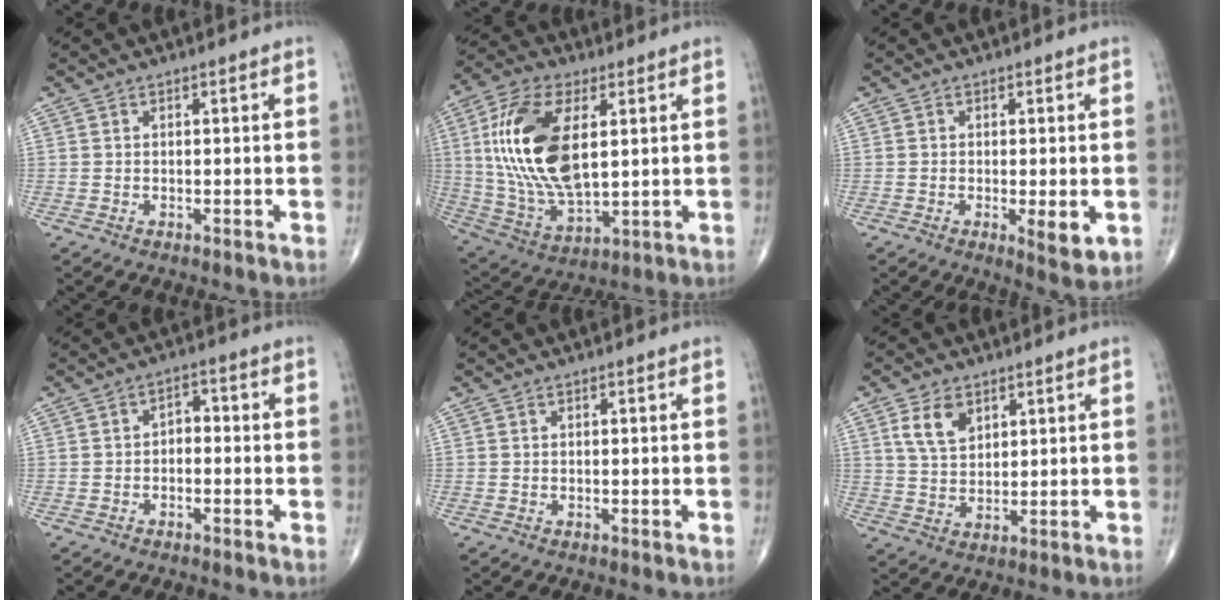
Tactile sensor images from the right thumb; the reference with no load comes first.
{"total": 20.1, "force": [4.0, 9.9, 17.0], "torque": [-0.340, -0.014, 0.077]}
{"total": 4.8, "force": [-1.0, 1.4, 4.5], "torque": [-0.067, -0.013, -0.017]}
{"total": 2.8, "force": [-0.7, 1.9, 2.0], "torque": [-0.016, 0.018, -0.022]}
{"total": 0.0}
{"total": 5.7, "force": [2.7, 3.6, 3.6], "torque": [-0.054, -0.014, 0.054]}